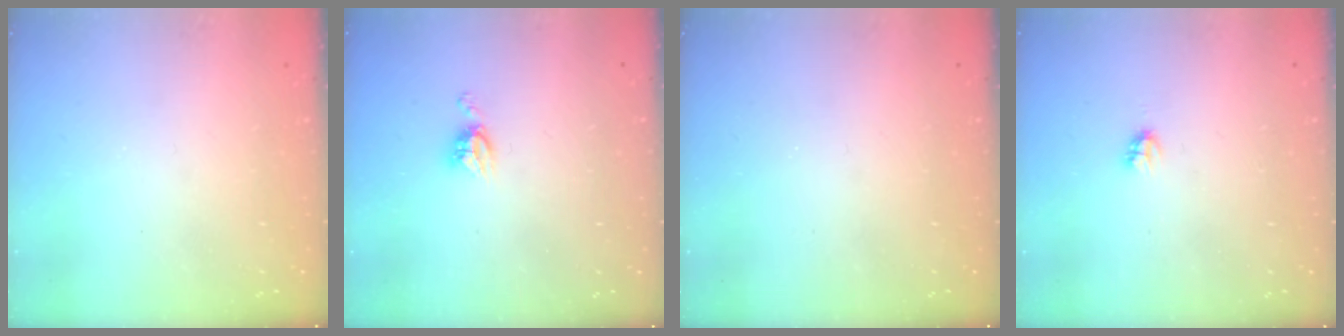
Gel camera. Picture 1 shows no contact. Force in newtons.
{"total": 4.5, "press": 4.5, "slide": 0.3}
{"total": 0.0}
{"total": 2.2, "press": 2.2, "slide": 0.2}